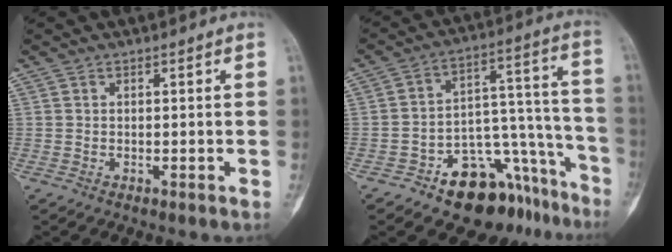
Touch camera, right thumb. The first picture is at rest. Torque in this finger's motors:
{"motor_torque": [2.00, 0.63, 1.02, -0.81, 0.27]}